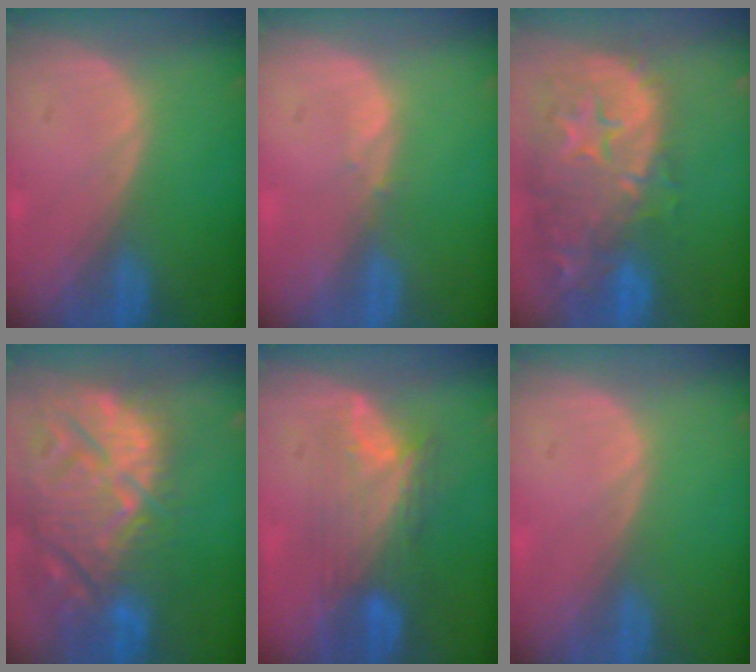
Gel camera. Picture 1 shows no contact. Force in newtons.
{"total": 0.6, "press": 0.6, "slide": 0.1}
{"total": 15.1, "press": 12.1, "slide": 9.0}
{"total": 15.3, "press": 13.1, "slide": 7.9}
{"total": 7.6, "press": 7.2, "slide": 2.3}
{"total": 0.0}